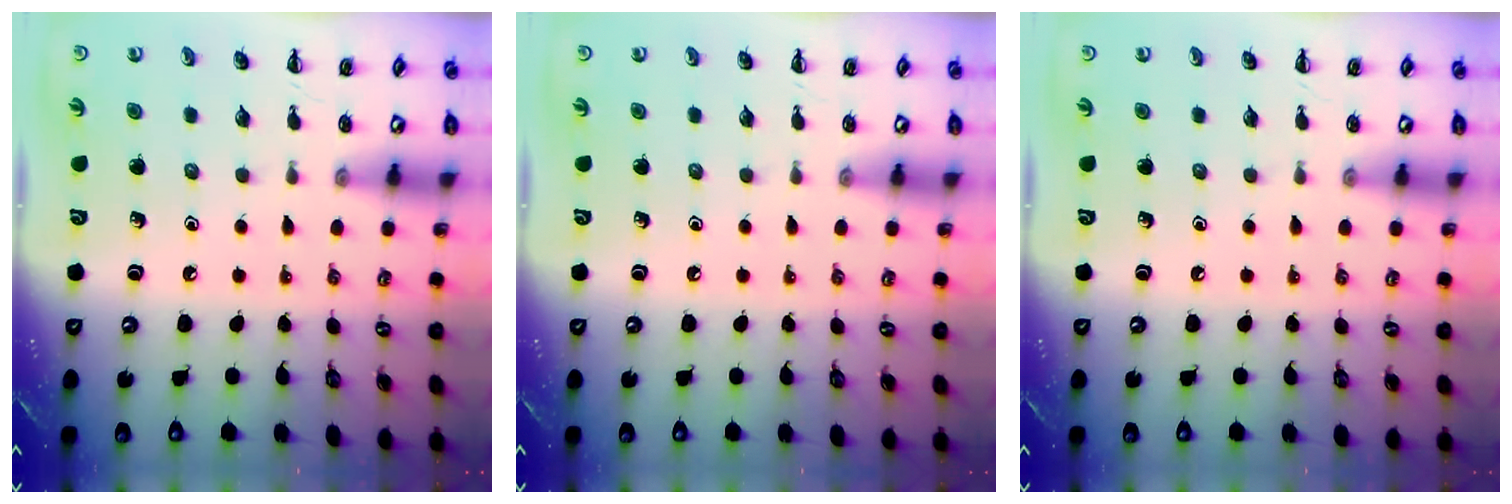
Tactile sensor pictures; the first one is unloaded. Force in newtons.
{"total": 0.0}
{"total": 0.0}